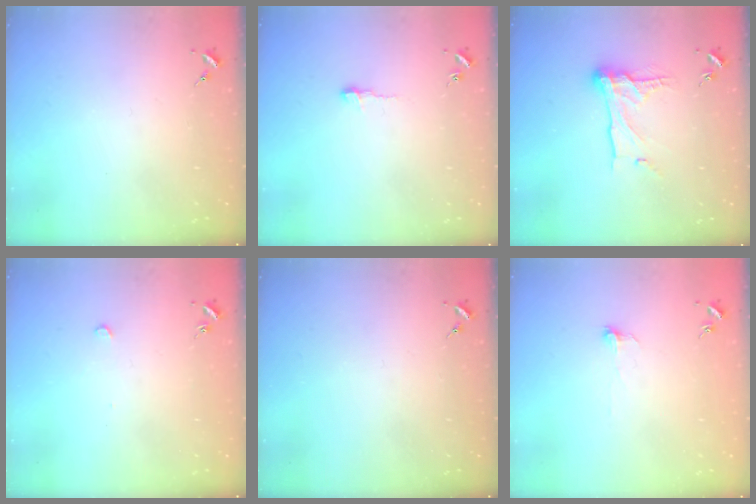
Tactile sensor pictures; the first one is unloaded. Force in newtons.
{"total": 3.6, "press": 3.5, "slide": 0.5}
{"total": 13.6, "press": 13.6, "slide": 1.0}
{"total": 2.7, "press": 2.6, "slide": 0.3}
{"total": 0.0}
{"total": 3.3, "press": 3.3, "slide": 0.3}